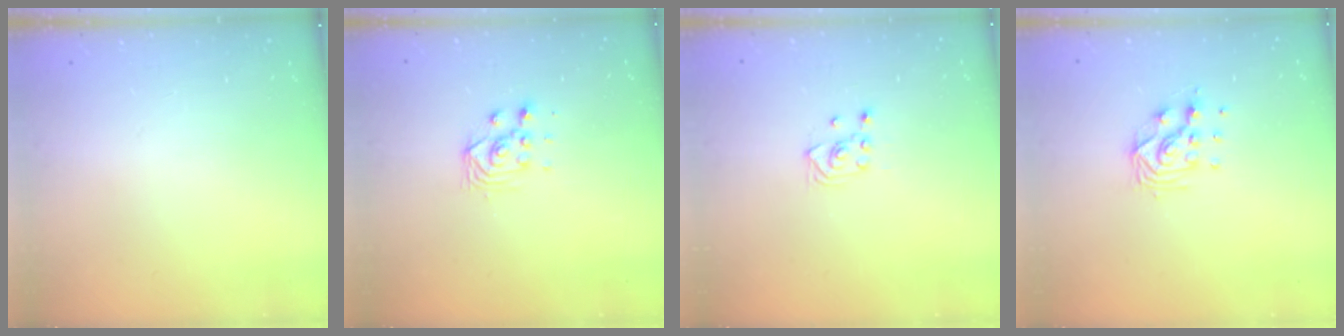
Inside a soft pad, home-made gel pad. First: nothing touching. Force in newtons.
{"total": 2.9, "press": 2.8, "slide": 0.8}
{"total": 3.0, "press": 2.6, "slide": 1.5}
{"total": 9.6, "press": 9.5, "slide": 0.8}